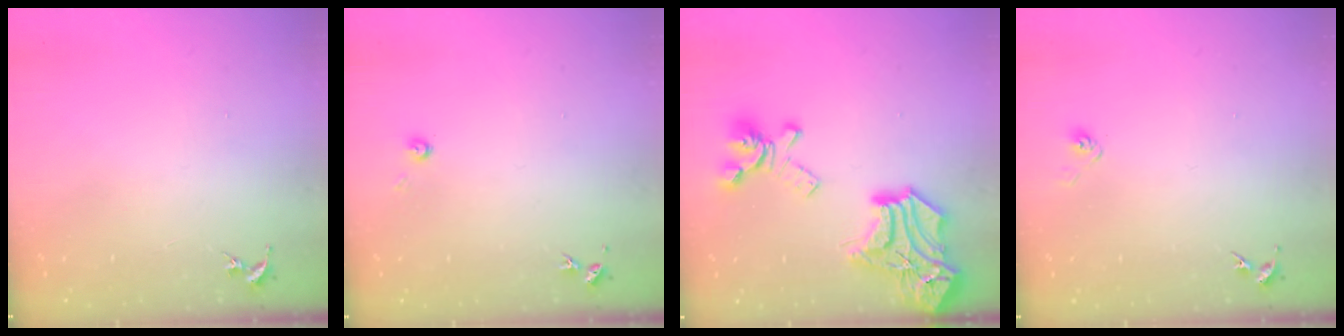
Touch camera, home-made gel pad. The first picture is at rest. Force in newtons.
{"total": 3.5, "press": 3.5, "slide": 0.2}
{"total": 24.6, "press": 24.6, "slide": 0.7}
{"total": 2.8, "press": 2.6, "slide": 1.1}